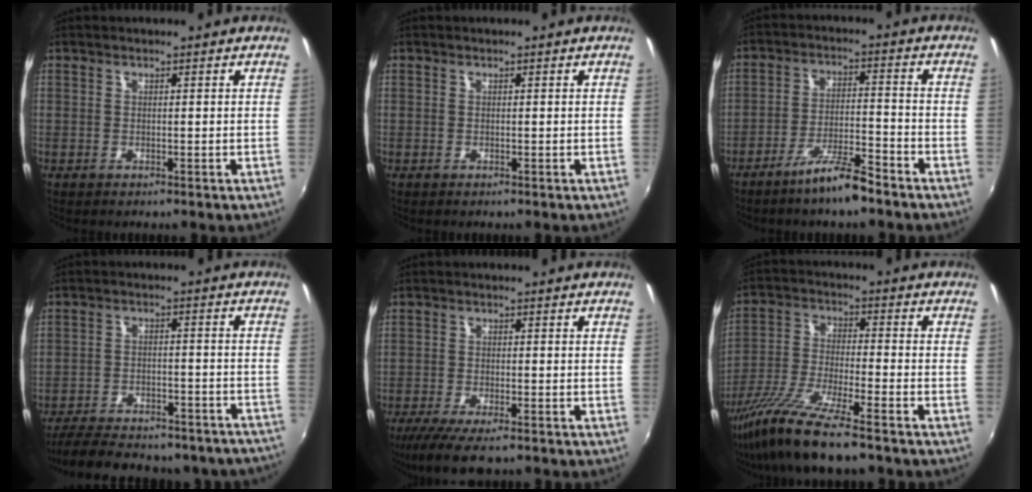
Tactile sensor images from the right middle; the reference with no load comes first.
{"total": 0.0}
{"total": 7.7, "force": [-6.0, 0.8, 4.7], "torque": [-0.097, 0.000, -0.104]}
{"total": 23.9, "force": [-20.7, 7.8, 9.1], "torque": [-0.185, 0.006, -0.255]}
{"total": 8.1, "force": [-6.0, 1.7, 5.1], "torque": [-0.121, -0.033, -0.108]}
{"total": 14.1, "force": [-10.5, 1.2, 9.2], "torque": [-0.193, -0.036, -0.198]}